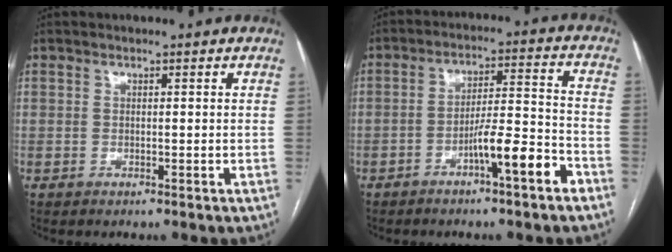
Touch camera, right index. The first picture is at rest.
{"total": 8.7, "force": [-4.9, 0.4, 7.2], "torque": [-0.113, 0.014, -0.077]}